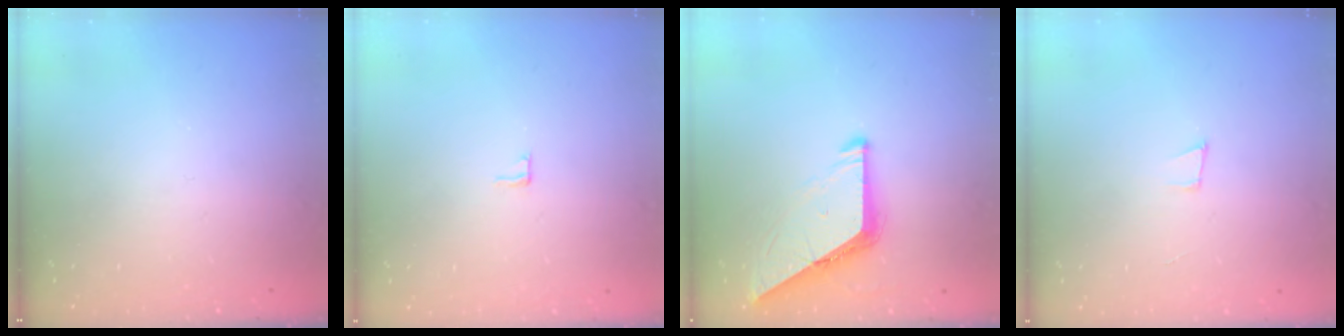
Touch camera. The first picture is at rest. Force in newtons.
{"total": 3.1, "press": 3.1, "slide": 0.2}
{"total": 8.6, "press": 8.5, "slide": 0.9}
{"total": 3.7, "press": 2.5, "slide": 2.6}